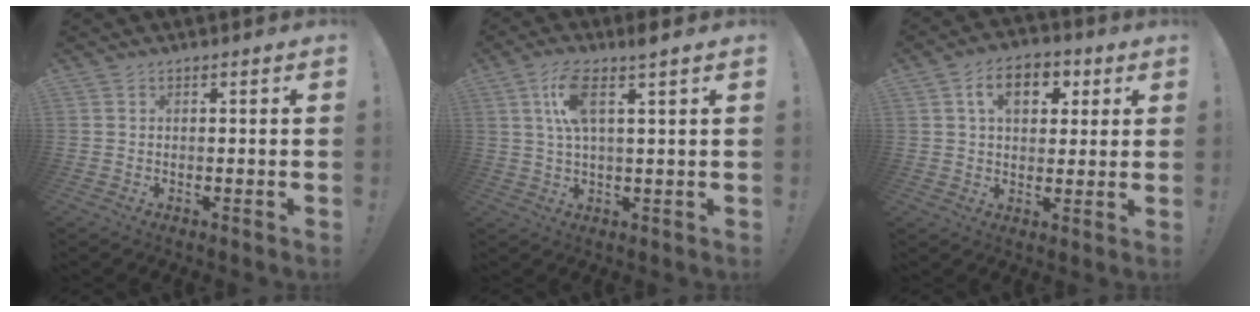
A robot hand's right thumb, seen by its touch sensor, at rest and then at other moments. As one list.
[{"total": 8.6, "force": [3.4, 1.6, 7.7], "torque": [-0.133, -0.006, 0.057]}, {"total": 10.3, "force": [3.5, 6.8, 7.0], "torque": [-0.098, 0.004, 0.061]}]